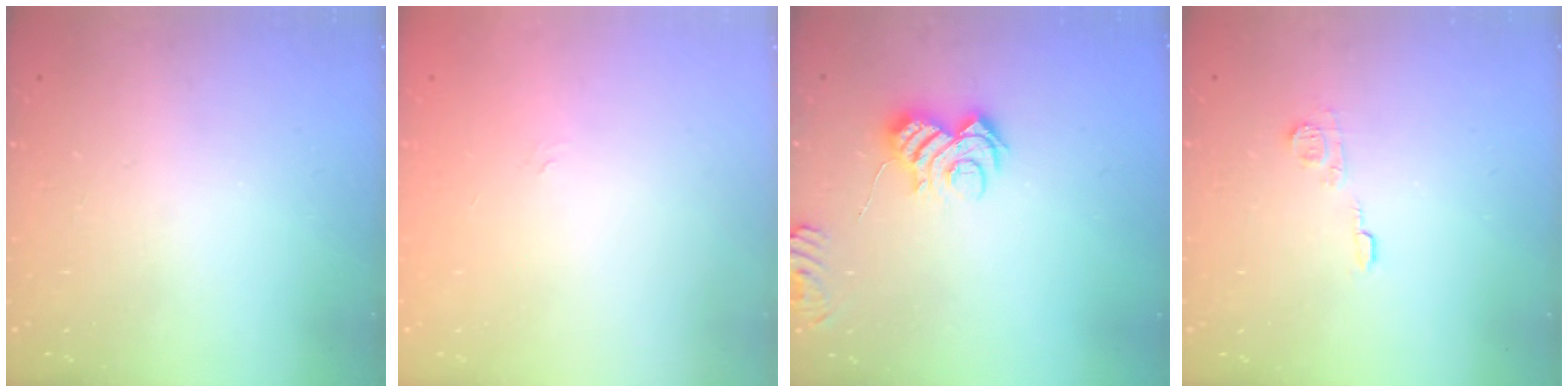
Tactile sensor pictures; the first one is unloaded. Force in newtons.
{"total": 2.3, "press": 2.0, "slide": 1.1}
{"total": 8.5, "press": 8.4, "slide": 0.9}
{"total": 5.7, "press": 5.7, "slide": 0.3}